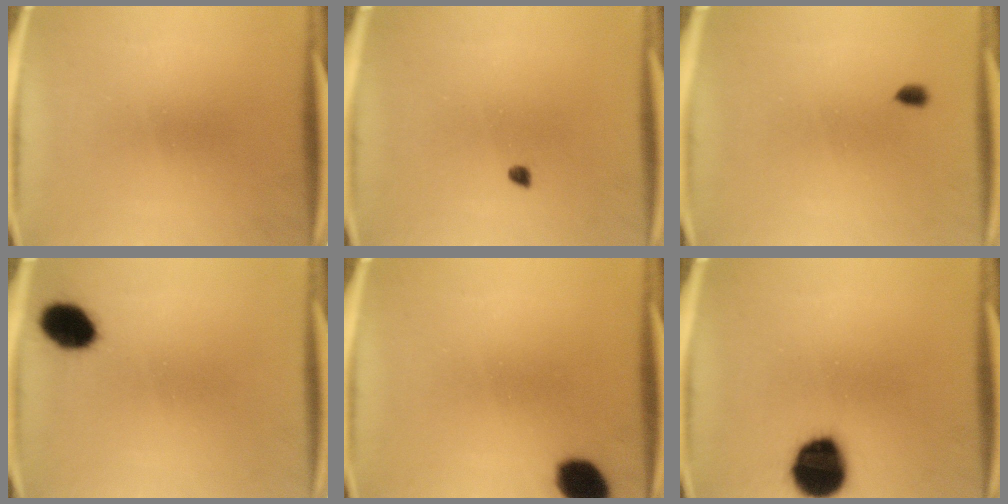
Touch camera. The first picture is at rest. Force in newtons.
{"total": 1.0}
{"total": 1.2}
{"total": 7.5}
{"total": 7.6}
{"total": 14.2}